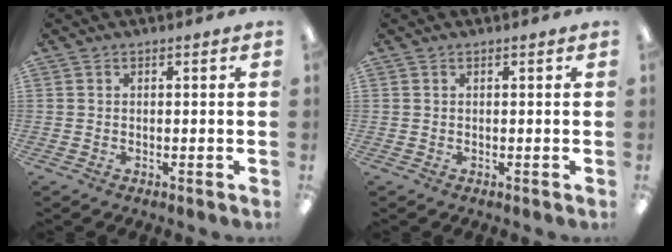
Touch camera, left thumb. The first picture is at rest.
{"total": 0.0}